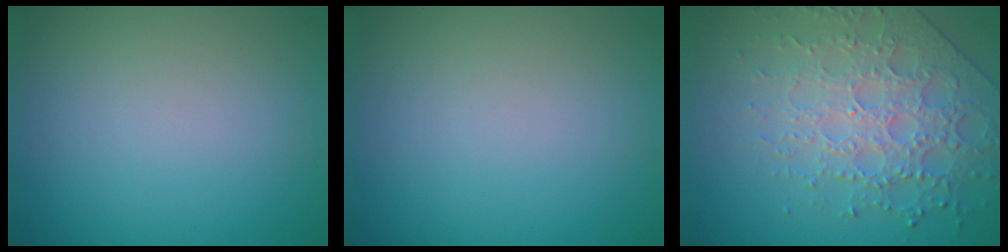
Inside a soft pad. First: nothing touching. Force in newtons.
{"total": 0.0}
{"total": 5.2, "press": 4.7, "slide": 2.1}